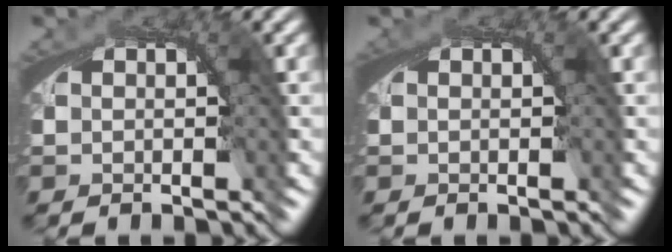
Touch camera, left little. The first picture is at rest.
{"total": 0.6, "force": [0.1, 0.3, 0.5], "torque": [-0.008, 0.000, 0.000]}